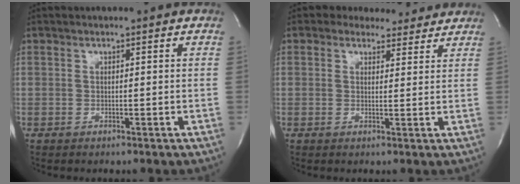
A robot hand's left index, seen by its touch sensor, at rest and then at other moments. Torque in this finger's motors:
{"motor_torque": [0.58, -0.64, 0.11, -0.01]}